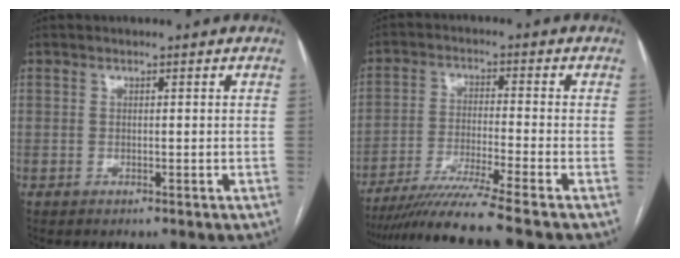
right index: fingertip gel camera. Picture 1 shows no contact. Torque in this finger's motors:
{"motor_torque": [1.04, -1.09, 0.67, 0.14]}